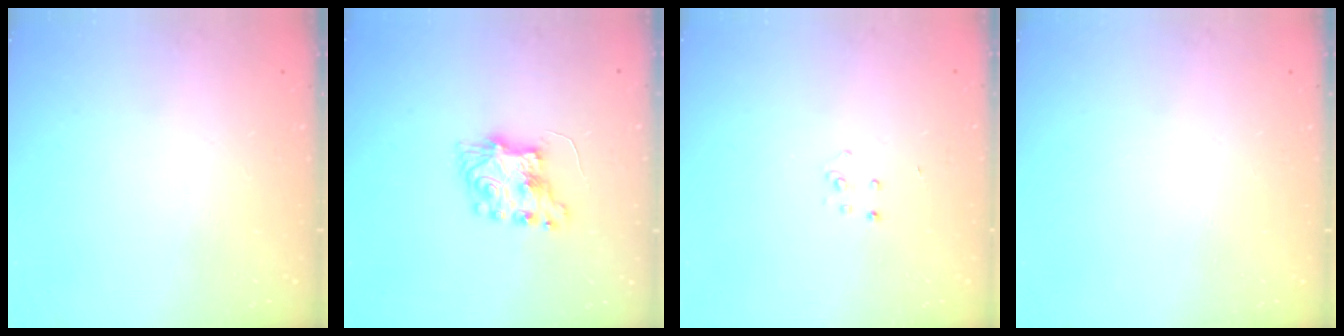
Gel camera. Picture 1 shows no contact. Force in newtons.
{"total": 7.8, "press": 7.7, "slide": 0.4}
{"total": 3.6, "press": 3.6, "slide": 0.3}
{"total": 0.0}